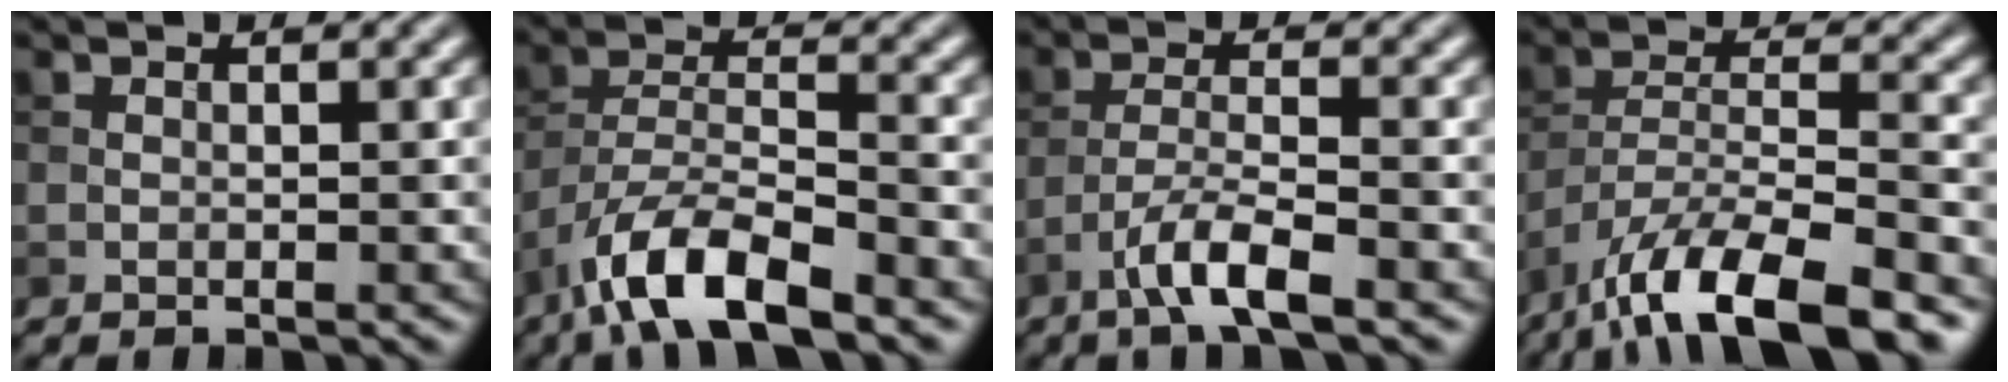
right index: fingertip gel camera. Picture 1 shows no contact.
{"total": 8.6, "force": [-6.0, 2.7, 5.6], "torque": [-0.095, 0.002, -0.115]}
{"total": 4.6, "force": [-2.9, 0.8, 3.5], "torque": [-0.066, 0.005, -0.060]}
{"total": 11.4, "force": [-8.5, 2.9, 7.0], "torque": [-0.114, 0.007, -0.154]}